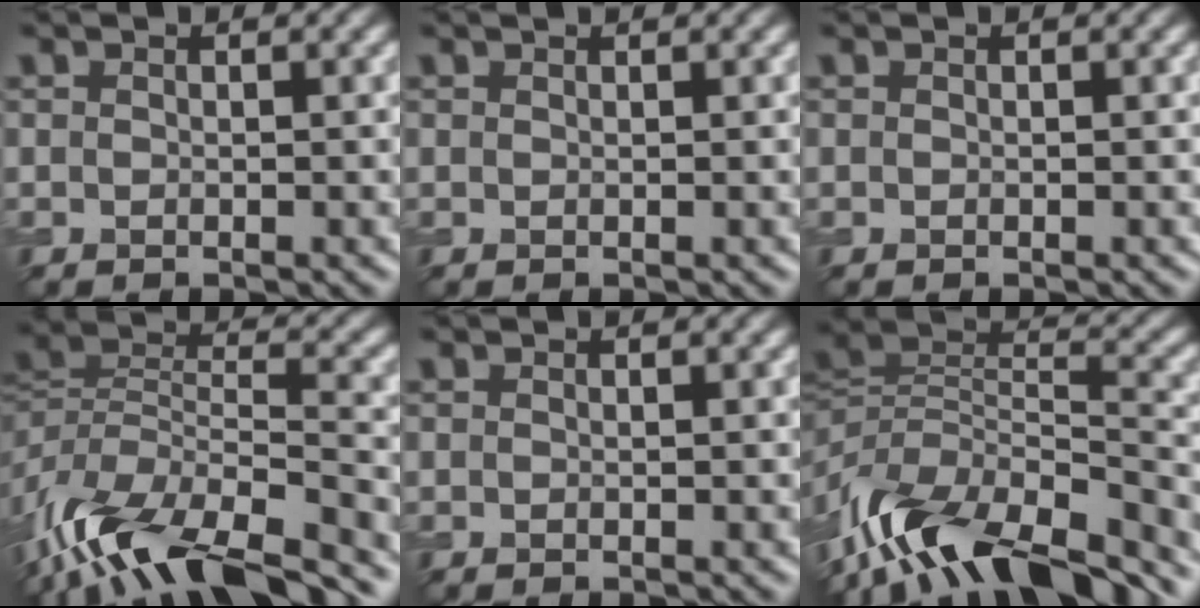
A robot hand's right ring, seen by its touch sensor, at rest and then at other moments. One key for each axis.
{"total": 0.6, "fx": 0.5, "fy": 0.1, "fz": 0.3, "tx": -0.009, "ty": 0.000, "tz": 0.000}
{"total": 0.0}
{"total": 13.8, "fx": -9.7, "fy": 4.9, "fz": 8.6, "tx": -0.191, "ty": 0.000, "tz": -0.164}
{"total": 0.0}
{"total": 13.5, "fx": -8.8, "fy": 6.0, "fz": 8.3, "tx": -0.168, "ty": 0.017, "tz": -0.150}